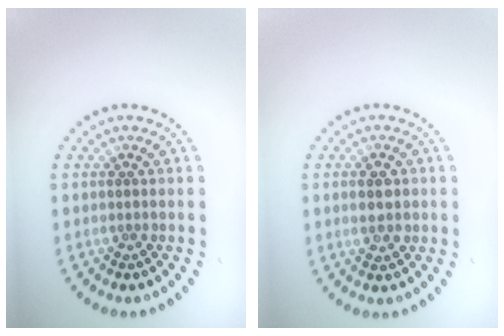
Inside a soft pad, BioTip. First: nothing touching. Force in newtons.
{"total": 2.1, "press": 2.1, "slide": 0.3}